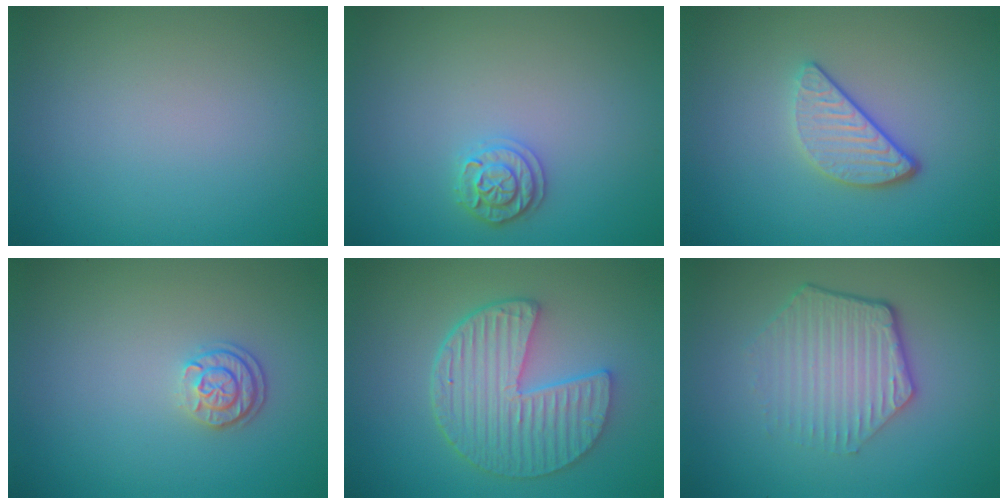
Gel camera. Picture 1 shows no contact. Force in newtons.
{"total": 1.9, "press": 1.9, "slide": 0.3}
{"total": 3.3, "press": 2.6, "slide": 2.0}
{"total": 1.8, "press": 1.5, "slide": 0.9}
{"total": 6.1, "press": 4.8, "slide": 3.8}
{"total": 4.4, "press": 3.3, "slide": 3.0}